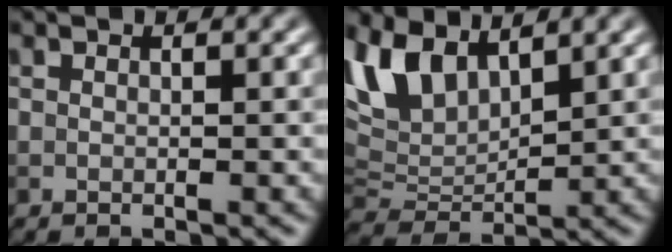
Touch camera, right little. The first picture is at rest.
{"total": 7.4, "force": [4.0, 3.8, 4.9], "torque": [-0.114, 0.006, 0.075]}